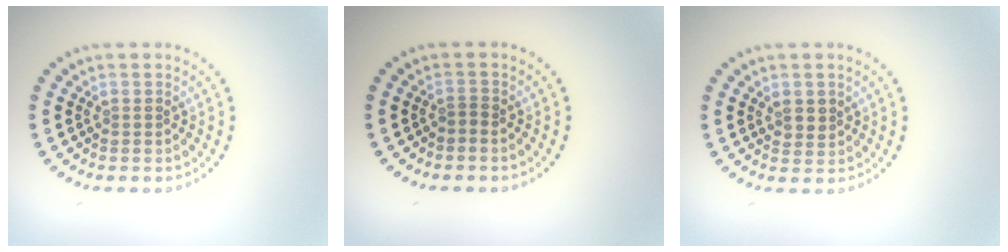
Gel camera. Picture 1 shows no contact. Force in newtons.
{"total": 0.6, "press": 0.3, "slide": 0.5}
{"total": 1.5, "press": 1.4, "slide": 0.4}